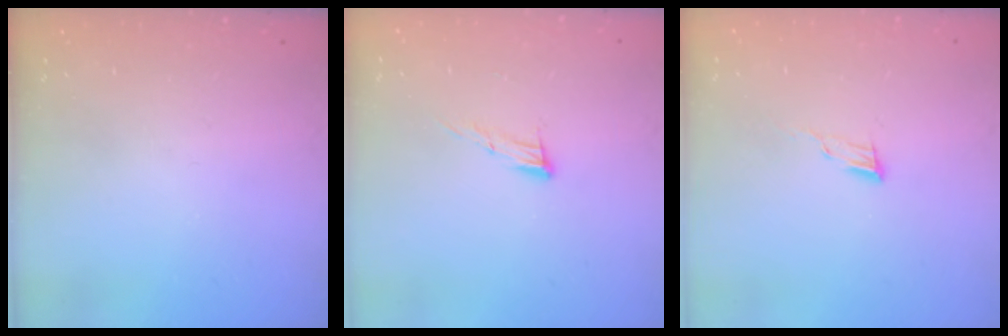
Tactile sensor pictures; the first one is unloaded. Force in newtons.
{"total": 8.1, "press": 7.9, "slide": 1.6}
{"total": 4.6, "press": 4.6, "slide": 0.4}